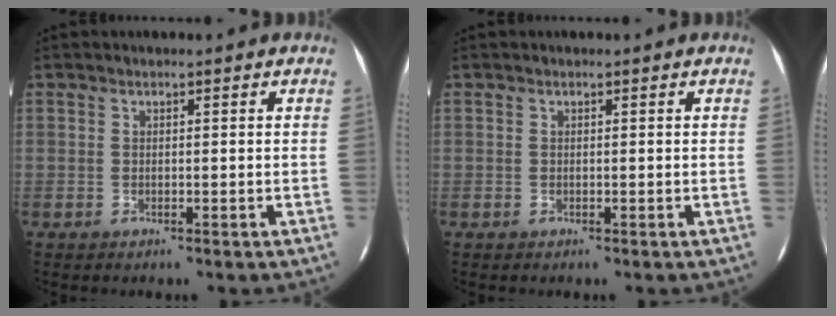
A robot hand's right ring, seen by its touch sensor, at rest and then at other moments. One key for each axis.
{"total": 0.0}